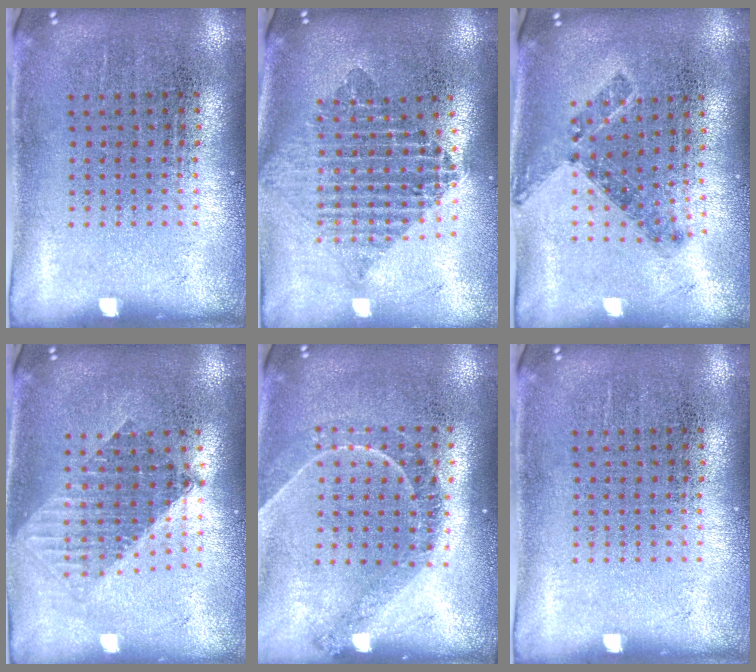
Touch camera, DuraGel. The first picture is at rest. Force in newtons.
{"total": 2.1, "press": 1.7, "slide": 1.2}
{"total": 0.8, "press": 0.8, "slide": 0.3}
{"total": 1.6, "press": 1.3, "slide": 1.0}
{"total": 1.2, "press": 1.1, "slide": 0.4}
{"total": 0.0}